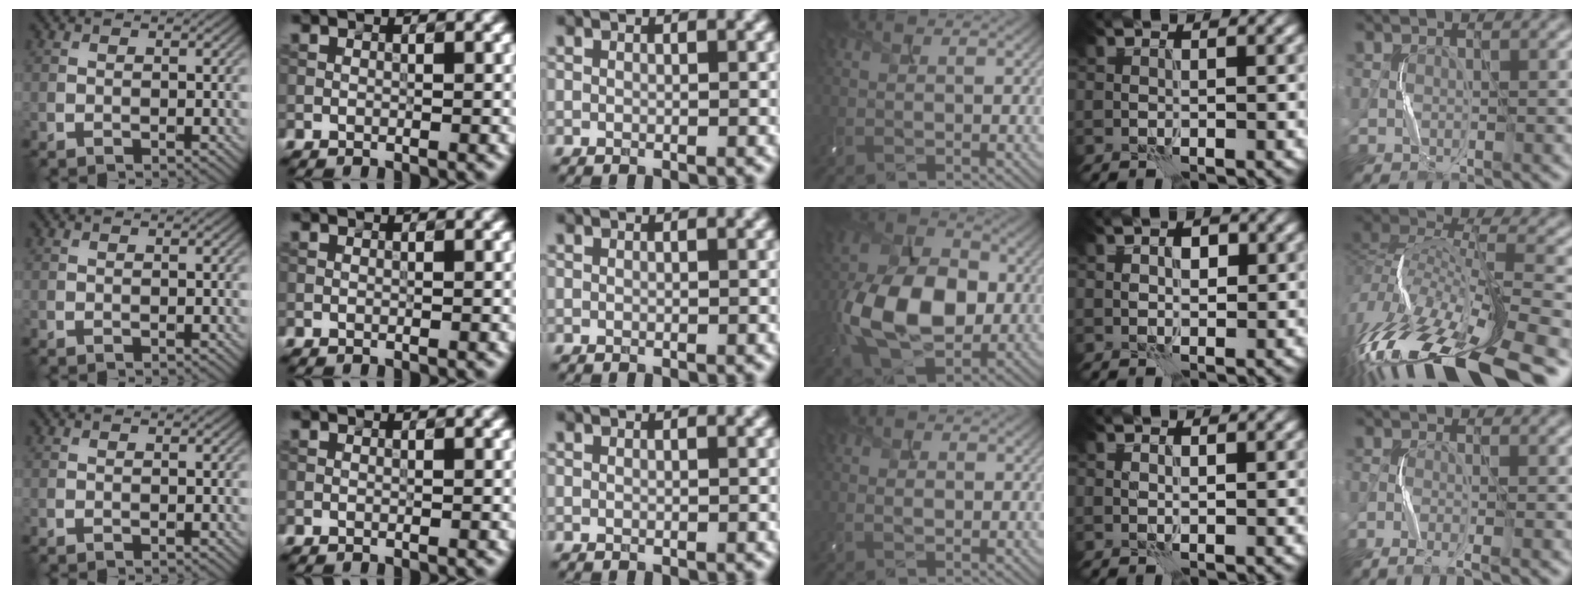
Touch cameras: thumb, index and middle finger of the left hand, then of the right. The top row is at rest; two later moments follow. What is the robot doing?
{"motion": "shake", "object": "handbell"}